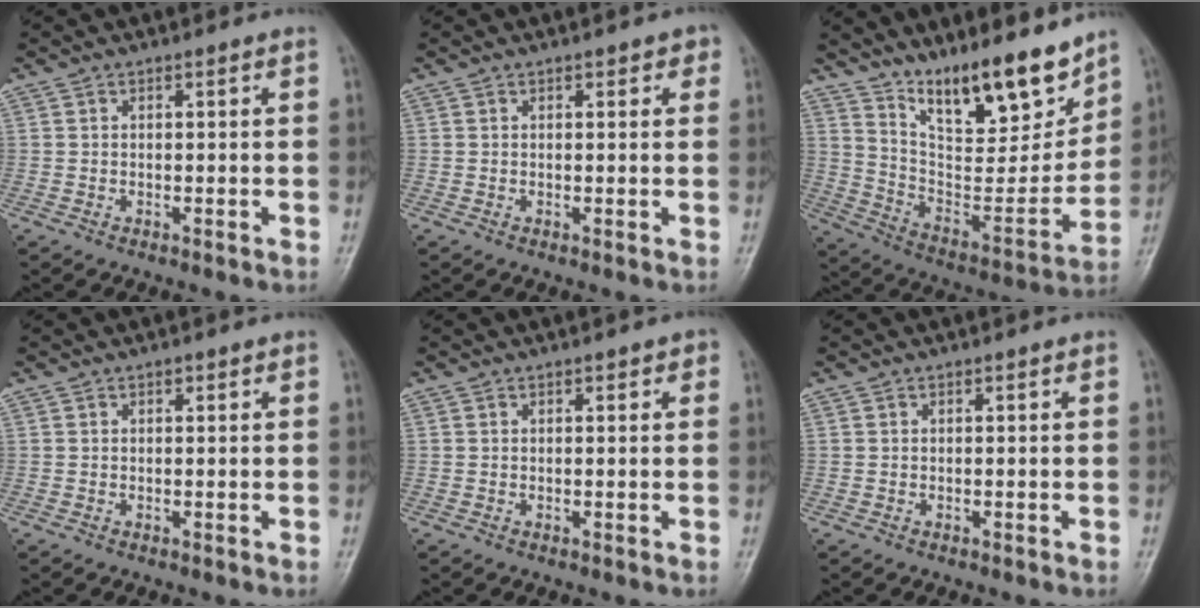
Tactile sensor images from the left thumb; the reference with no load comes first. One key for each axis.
{"total": 2.4, "fx": 1.1, "fy": 1.2, "fz": 1.8, "tx": -0.007, "ty": 0.000, "tz": 0.010}
{"total": 19.1, "fx": 14.1, "fy": 5.8, "fz": 11.5, "tx": -0.140, "ty": -0.093, "tz": 0.249}
{"total": 1.0, "fx": 0.5, "fy": 0.6, "fz": 0.7, "tx": -0.004, "ty": 0.001, "tz": 0.004}
{"total": 1.8, "fx": 0.8, "fy": 0.8, "fz": 1.4, "tx": -0.010, "ty": 0.001, "tz": 0.007}
{"total": 0.0}